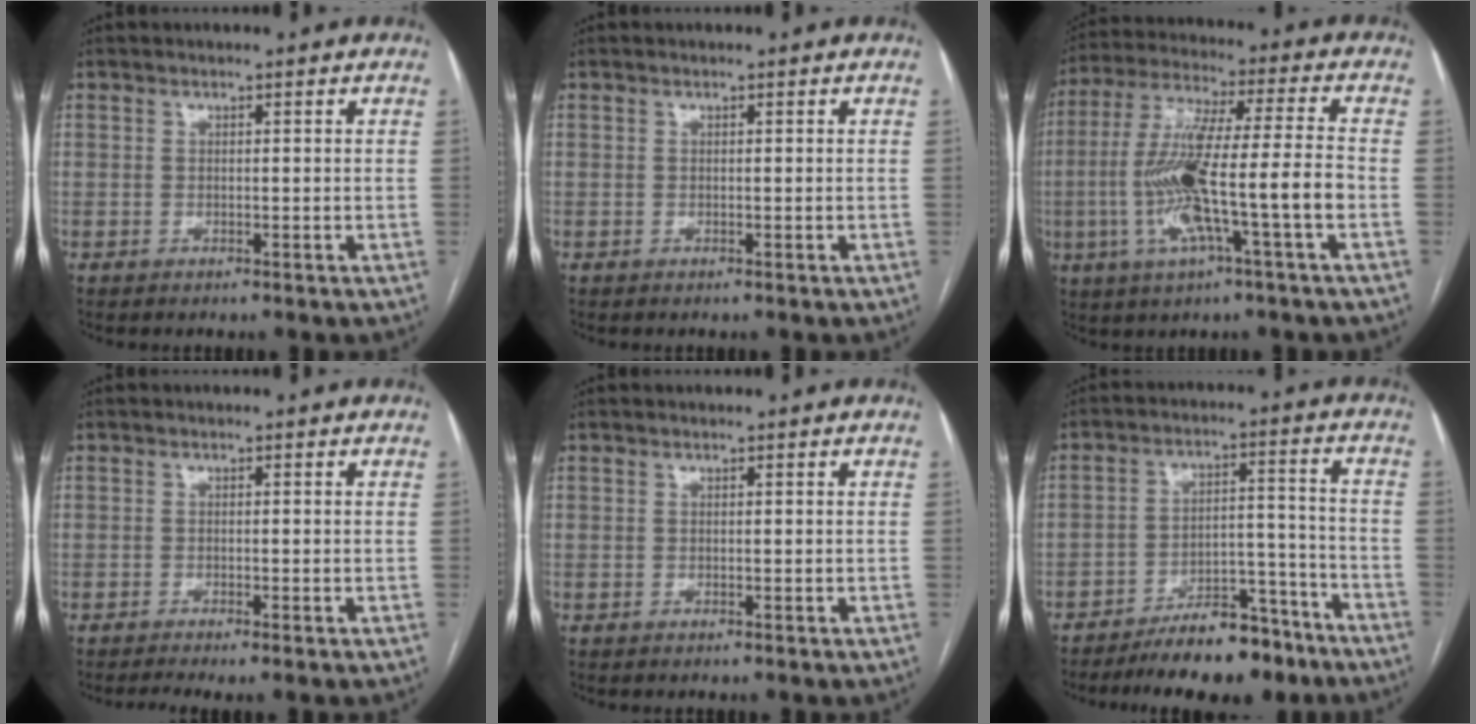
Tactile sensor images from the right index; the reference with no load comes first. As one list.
[{"total": 0.0}, {"total": 14.9, "force": [-3.7, 0.3, 14.4], "torque": [-0.287, 0.007, -0.068]}, {"total": 3.0, "force": [-2.2, -0.1, 2.1], "torque": [-0.030, -0.007, -0.035]}, {"total": 0.0}, {"total": 12.5, "force": [-10.1, 4.1, 6.2], "torque": [-0.079, 0.030, -0.158]}]